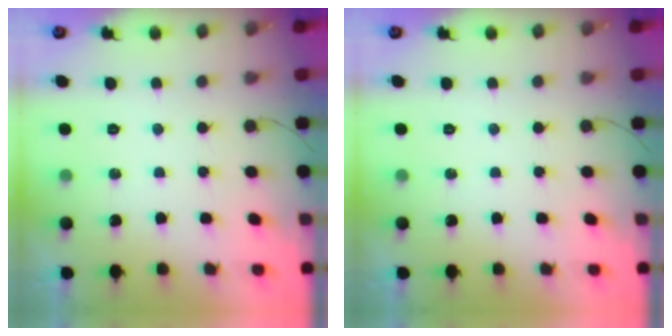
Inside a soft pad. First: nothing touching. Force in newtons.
{"total": 0.0}